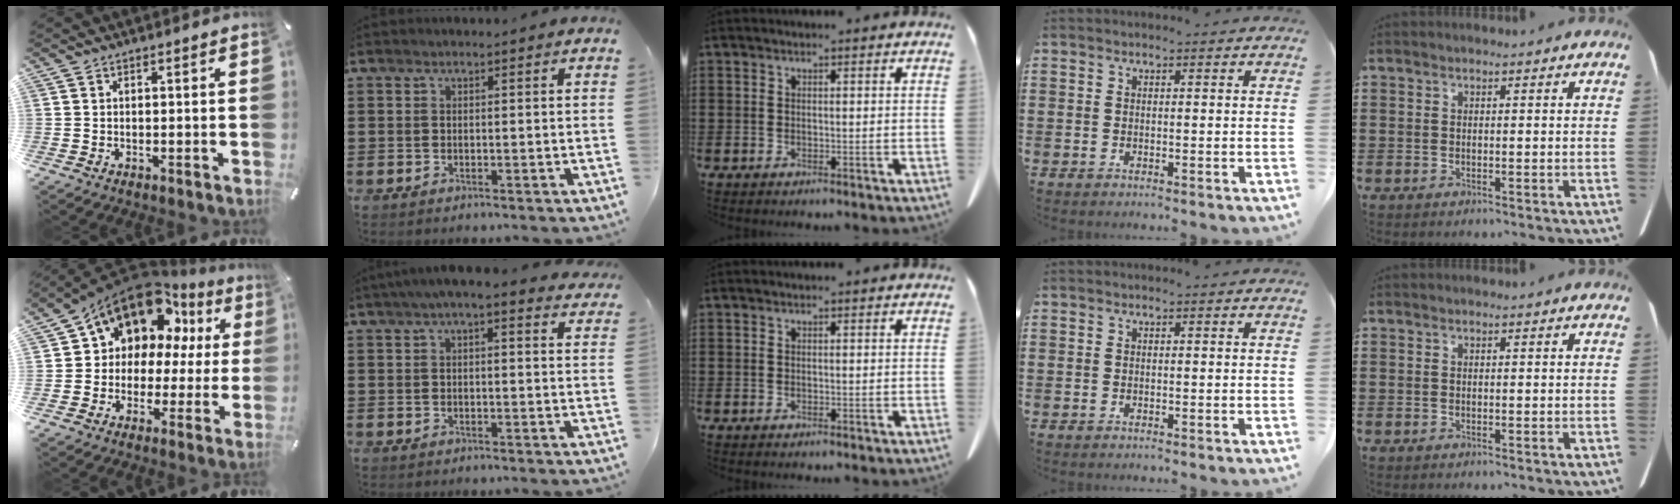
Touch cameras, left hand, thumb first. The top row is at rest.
{"thumb": {"total": 13.3, "force": [8.0, 9.3, 5.1], "torque": [-0.105, -0.058, 0.149]}, "index": {"total": 3.9, "force": [3.0, 0.3, 2.5], "torque": [-0.056, 0.000, 0.052]}}